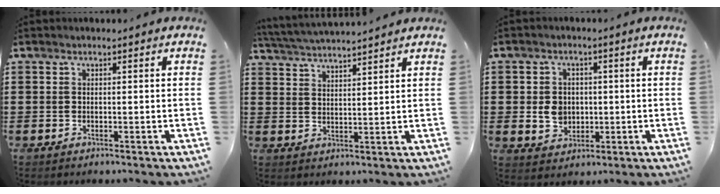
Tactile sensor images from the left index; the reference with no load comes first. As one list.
[{"total": 3.8, "force": [3.7, -0.5, 0.4], "torque": [-0.023, -0.019, 0.064]}, {"total": 4.3, "force": [-0.1, 3.7, 2.2], "torque": [-0.045, 0.007, -0.005]}]